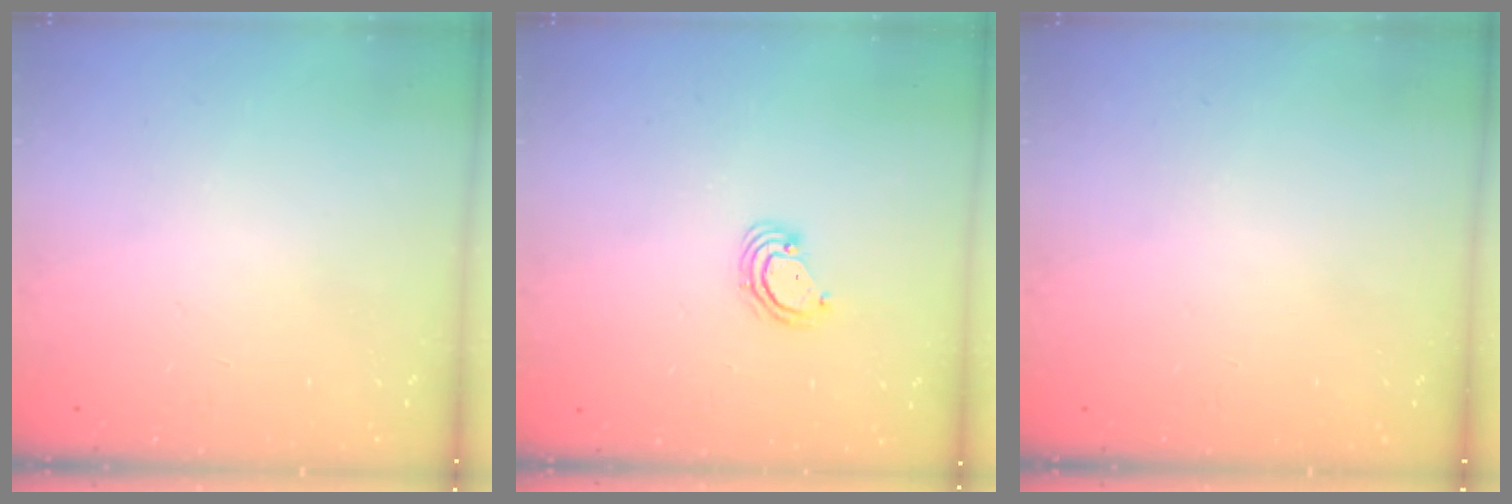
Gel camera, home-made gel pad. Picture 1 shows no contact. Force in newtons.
{"total": 4.4, "press": 4.4, "slide": 0.5}
{"total": 0.0}